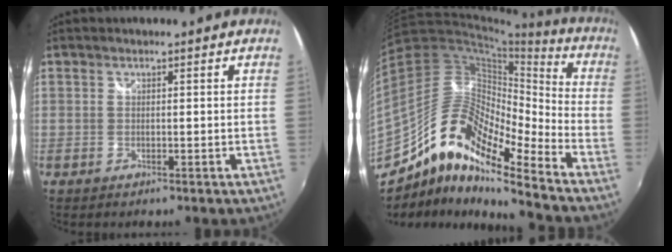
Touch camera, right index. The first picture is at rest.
{"total": 15.1, "force": [-10.4, 3.5, 10.4], "torque": [-0.173, 0.007, -0.215]}